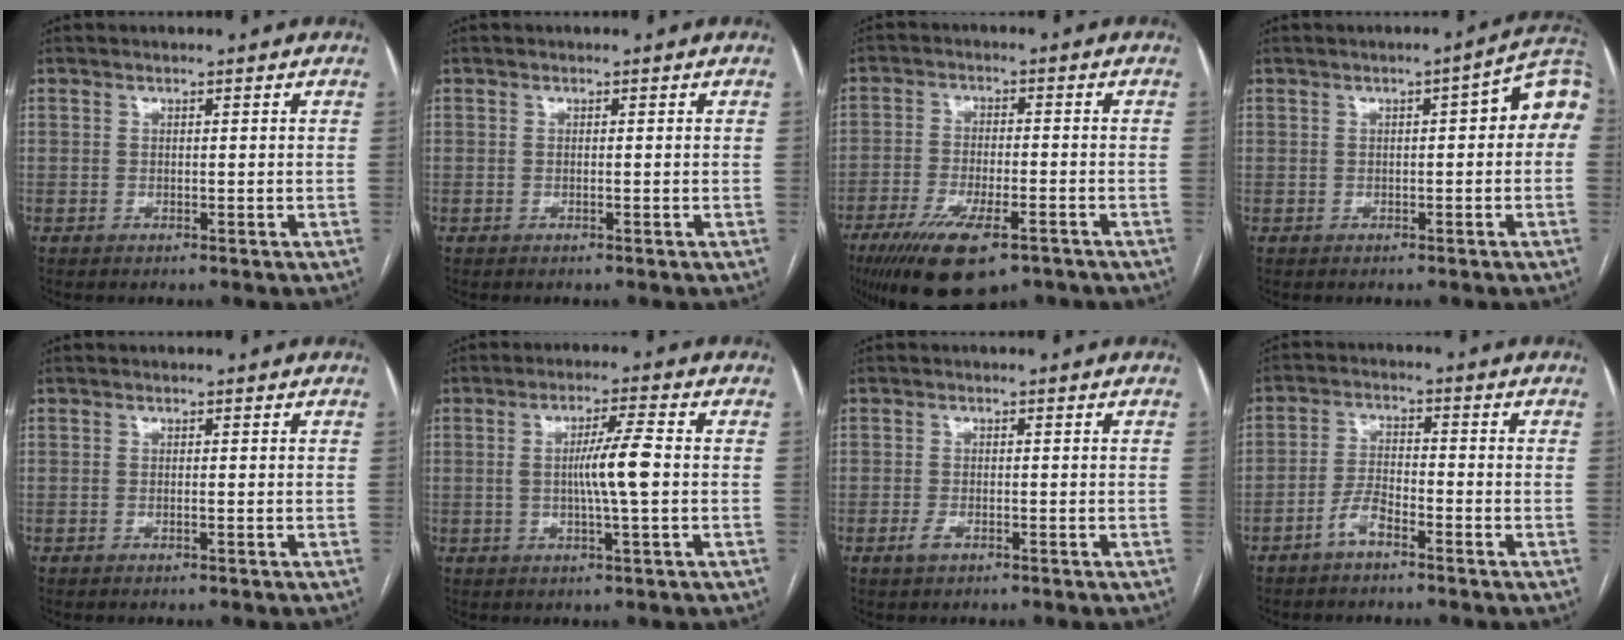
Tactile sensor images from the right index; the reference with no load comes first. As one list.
[{"total": 0.0}, {"total": 12.7, "force": [-8.3, 3.9, 8.8], "torque": [-0.159, -0.019, -0.135]}, {"total": 6.8, "force": [0.8, 1.8, 6.5], "torque": [-0.076, 0.031, 0.003]}, {"total": 0.0}, {"total": 6.2, "force": [-0.2, -0.3, 6.2], "torque": [-0.110, 0.001, -0.004]}, {"total": 1.7, "force": [-1.0, 0.8, 1.2], "torque": [-0.025, 0.000, -0.016]}, {"total": 4.0, "force": [-2.9, 1.1, 2.6], "torque": [-0.056, 0.007, -0.056]}]